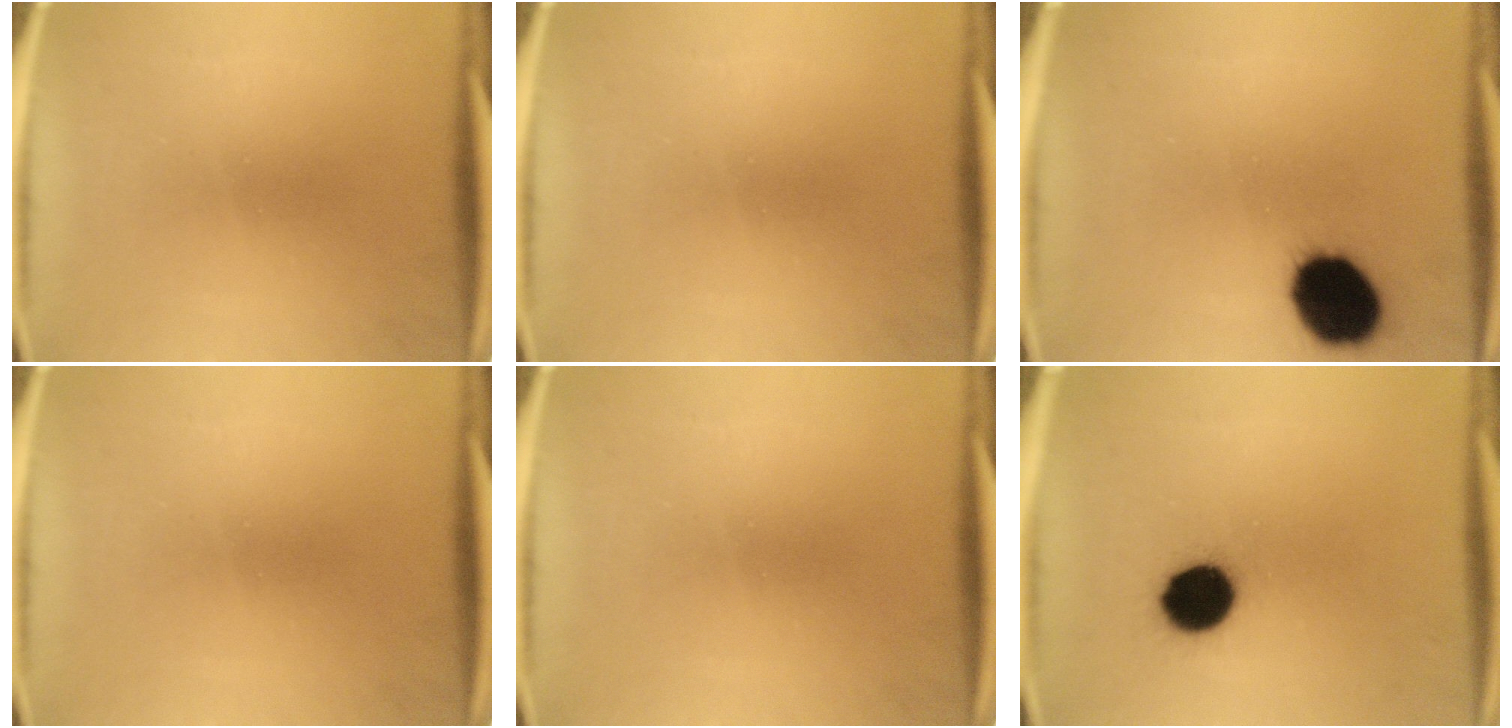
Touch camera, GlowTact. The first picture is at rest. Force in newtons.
{"total": 0.0}
{"total": 15.8}
{"total": 0.0}
{"total": 0.0}
{"total": 11.1}